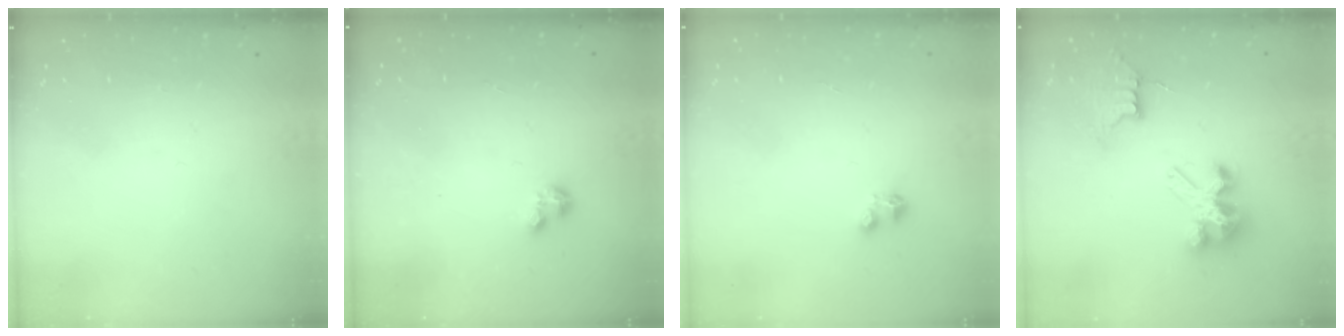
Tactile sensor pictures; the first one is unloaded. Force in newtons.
{"total": 0.7, "press": 0.6, "slide": 0.2}
{"total": 2.8, "press": 2.8, "slide": 0.4}
{"total": 7.8, "press": 7.8, "slide": 0.6}